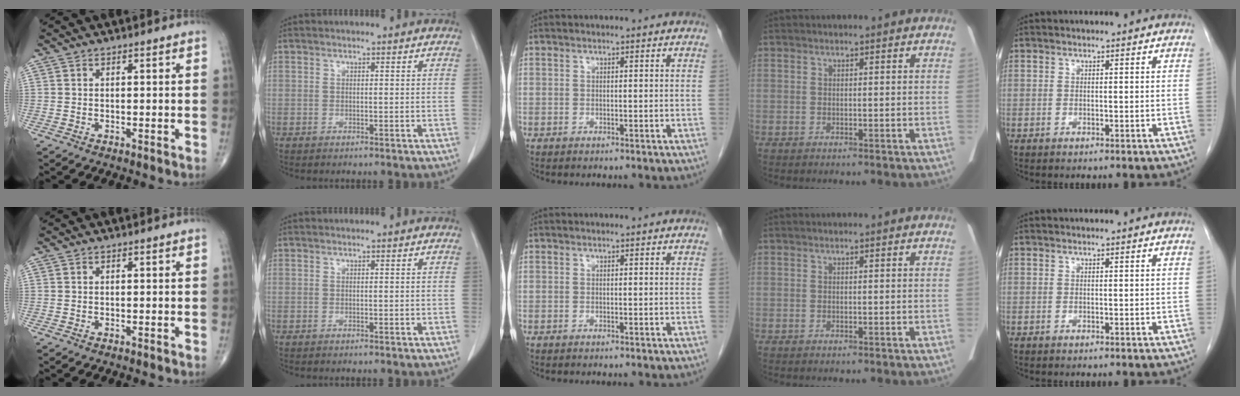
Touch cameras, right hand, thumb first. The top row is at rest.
{}